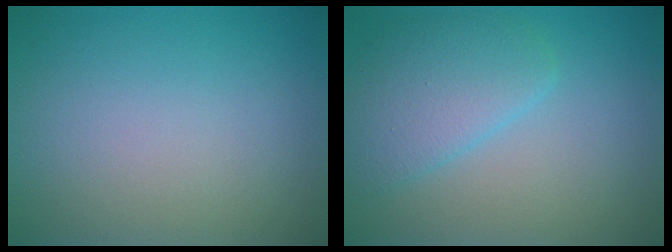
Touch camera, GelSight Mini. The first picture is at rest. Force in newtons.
{"total": 4.0, "press": 4.0, "slide": 0.0}